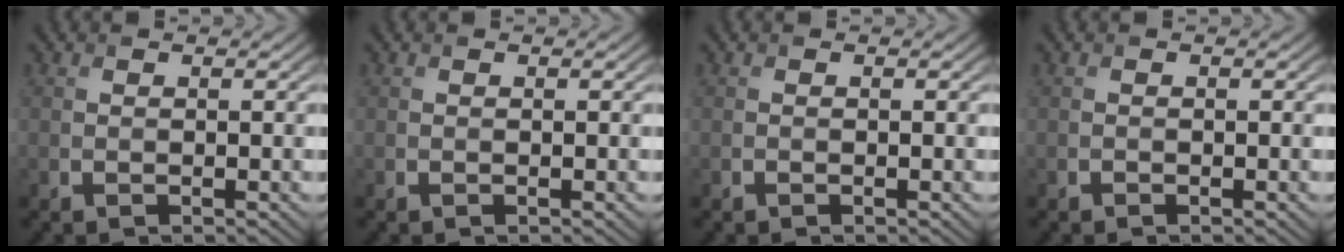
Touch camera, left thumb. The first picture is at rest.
{"total": 0.0}
{"total": 0.0}
{"total": 0.0}